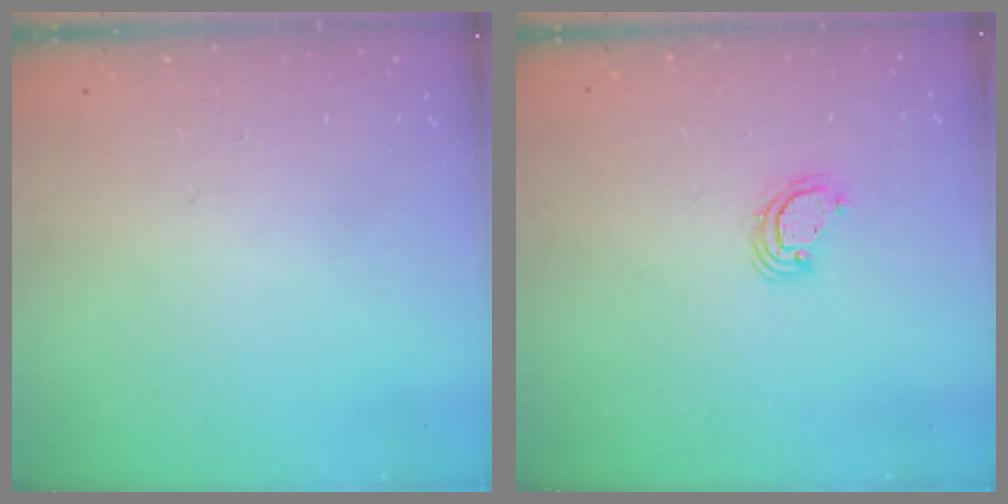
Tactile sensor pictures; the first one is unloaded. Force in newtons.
{"total": 3.9, "press": 3.9, "slide": 0.1}